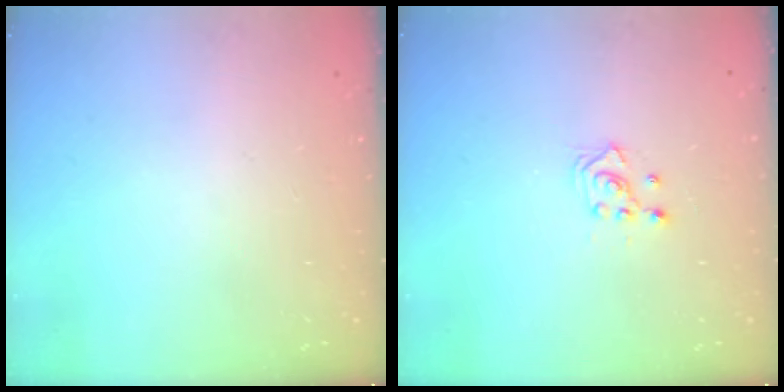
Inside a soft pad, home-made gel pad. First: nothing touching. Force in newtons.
{"total": 2.6, "press": 2.4, "slide": 1.0}